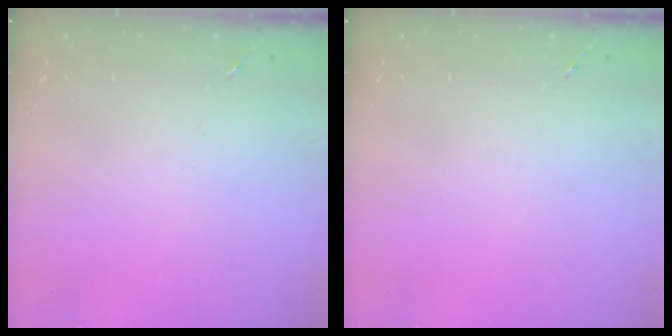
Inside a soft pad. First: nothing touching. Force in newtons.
{"total": 0.0}